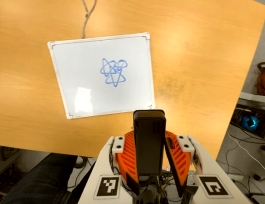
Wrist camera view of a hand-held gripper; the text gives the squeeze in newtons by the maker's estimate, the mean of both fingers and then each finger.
{"total": 5.9, "left": 5.0, "right": 6.8}